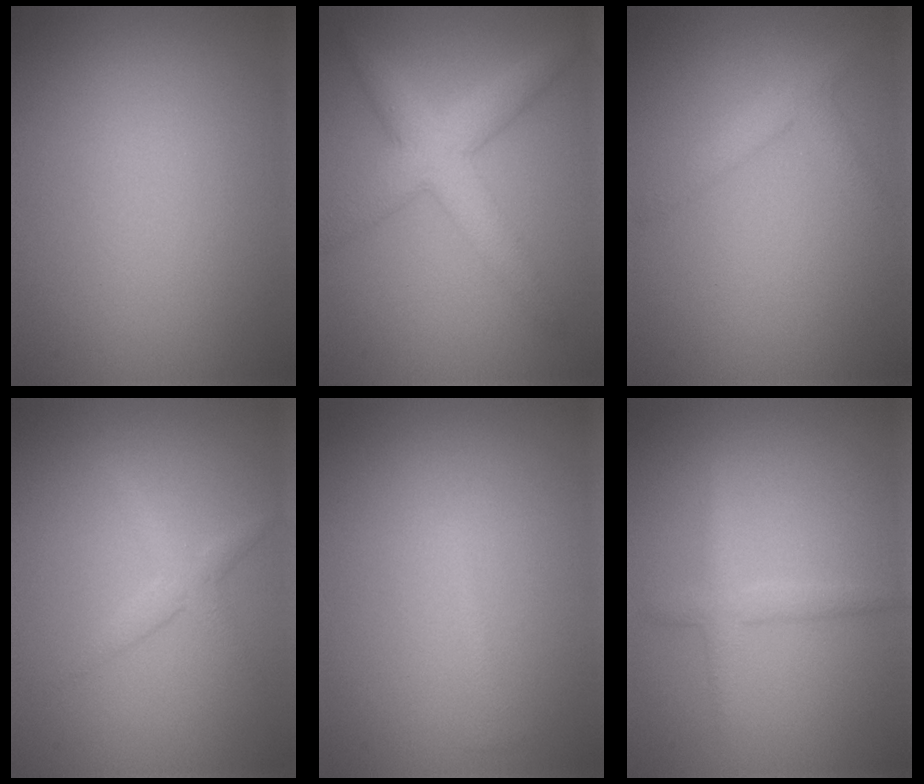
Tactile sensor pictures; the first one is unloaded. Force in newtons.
{"total": 5.0, "press": 5.0, "slide": 0.1}
{"total": 2.0, "press": 2.0, "slide": 0.1}
{"total": 1.8, "press": 1.8, "slide": 0.1}
{"total": 0.6, "press": 0.6, "slide": 0.0}
{"total": 1.9, "press": 1.9, "slide": 0.2}